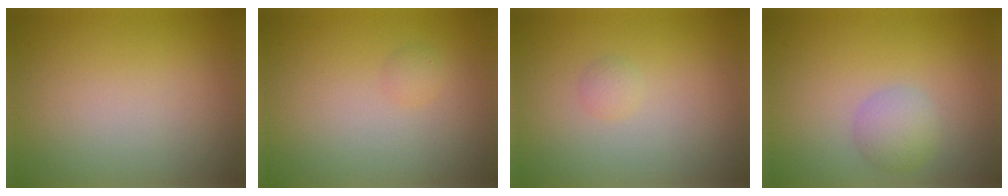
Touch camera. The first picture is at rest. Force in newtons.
{"total": 0.7, "press": 0.7, "slide": 0.0}
{"total": 0.8, "press": 0.8, "slide": 0.1}
{"total": 2.2, "press": 2.2, "slide": 0.1}